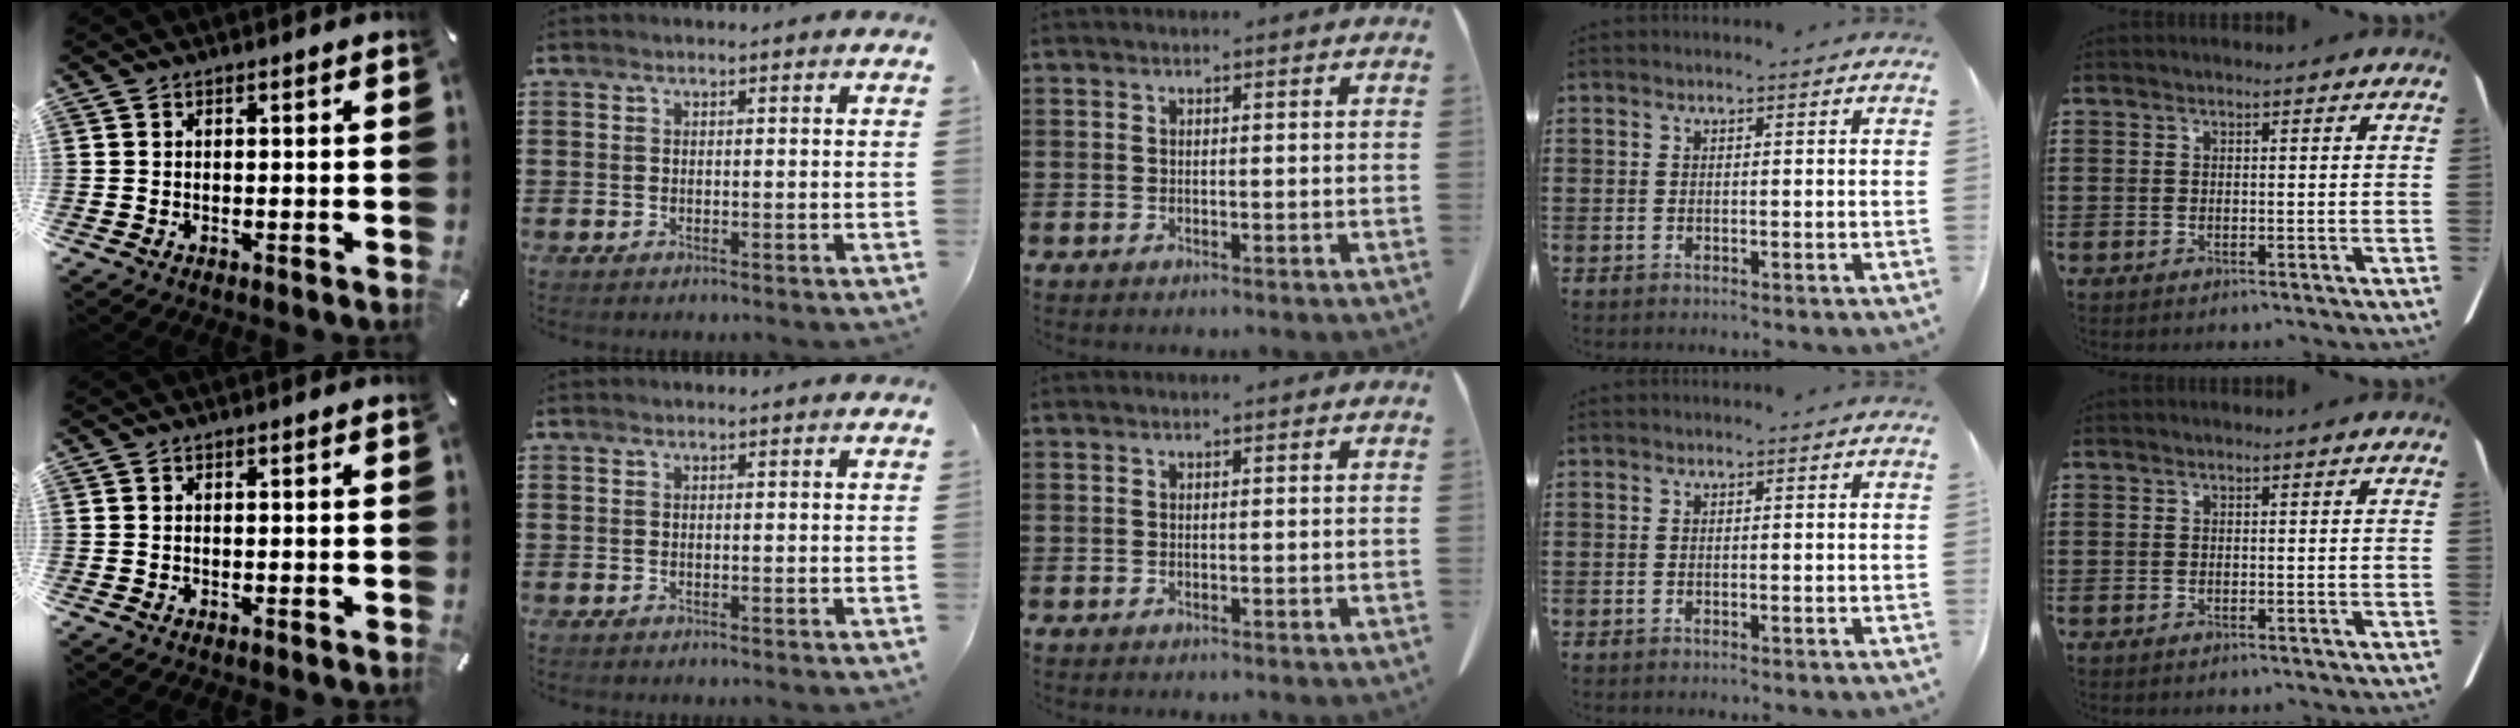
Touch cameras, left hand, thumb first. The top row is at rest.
{}